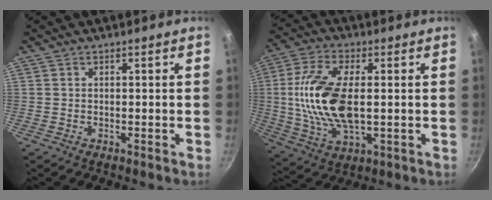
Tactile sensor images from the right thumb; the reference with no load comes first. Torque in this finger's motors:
{"motor_torque": [2.11, 2.90, 1.94, 0.08, 0.23]}